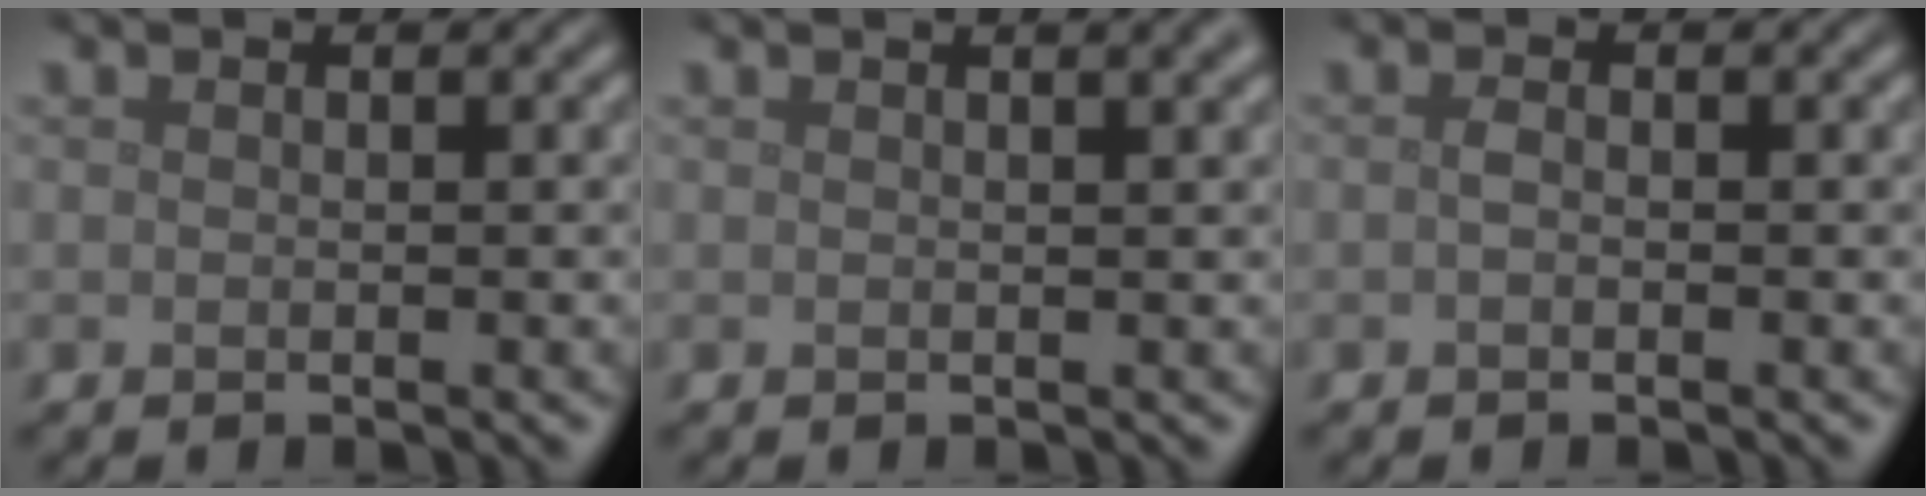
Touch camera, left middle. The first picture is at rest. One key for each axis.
{"total": 3.6, "fx": 1.9, "fy": 1.5, "fz": 2.6, "tx": -0.006, "ty": 0.014, "tz": 0.003}
{"total": 0.7, "fx": -0.3, "fy": 0.3, "fz": 0.6, "tx": -0.016, "ty": 0.000, "tz": -0.006}